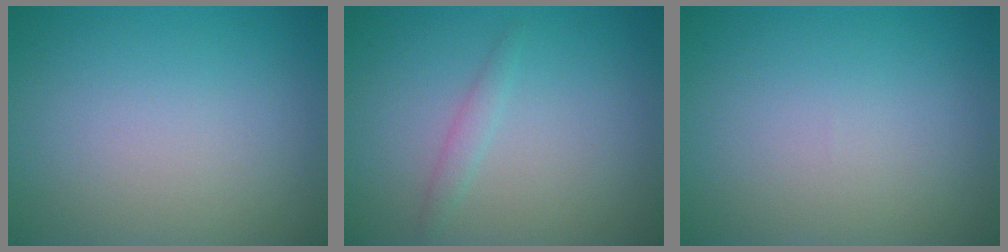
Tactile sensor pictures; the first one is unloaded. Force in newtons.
{"total": 1.1, "press": 1.1, "slide": 0.1}
{"total": 0.0}